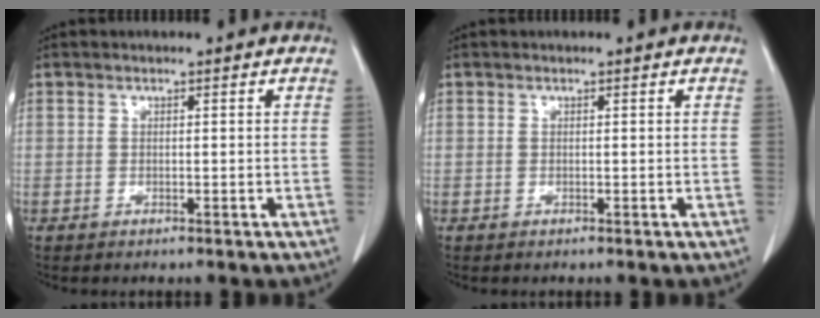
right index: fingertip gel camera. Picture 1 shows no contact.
{"total": 0.0}